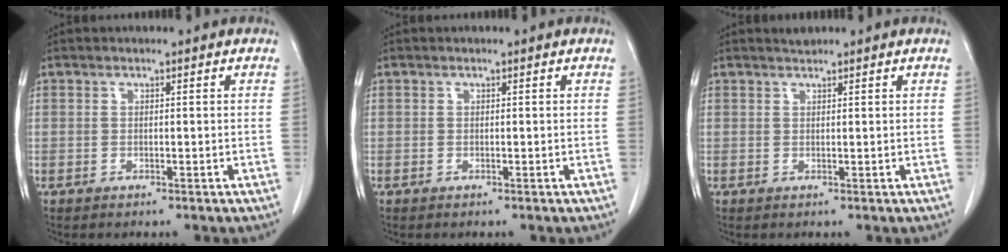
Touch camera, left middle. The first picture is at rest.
{"total": 0.0}
{"total": 0.8, "force": [0.8, 0.0, 0.1], "torque": [-0.007, 0.003, 0.017]}